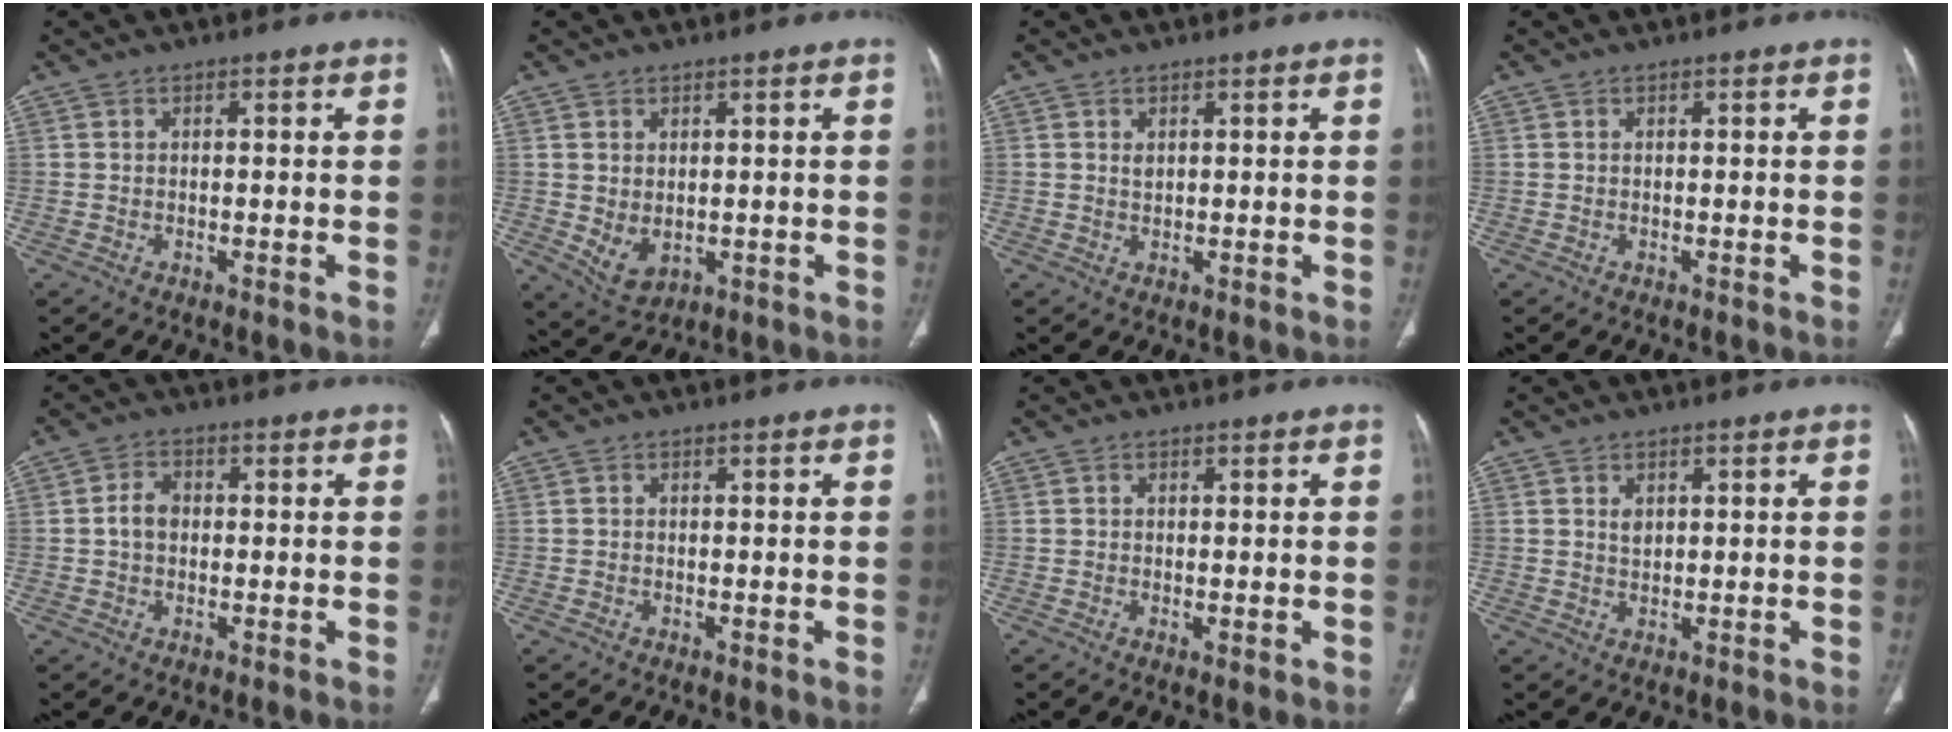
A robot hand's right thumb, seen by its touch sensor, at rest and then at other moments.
{"total": 5.1, "force": [-0.2, 3.5, 3.7], "torque": [-0.063, -0.010, 0.017]}
{"total": 0.9, "force": [0.4, 0.5, 0.6], "torque": [-0.006, -0.002, 0.010]}
{"total": 0.0}
{"total": 3.5, "force": [0.0, 2.6, 2.4], "torque": [-0.040, 0.012, -0.005]}
{"total": 0.0}
{"total": 0.9, "force": [-0.1, 0.4, 0.9], "torque": [-0.019, -0.005, -0.001]}
{"total": 1.6, "force": [0.7, 1.0, 1.0], "torque": [-0.011, -0.005, 0.016]}